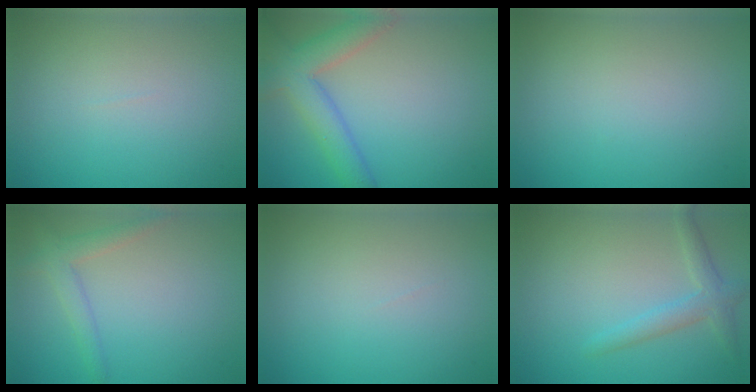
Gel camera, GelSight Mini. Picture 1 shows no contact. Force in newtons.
{"total": 5.0, "press": 5.0, "slide": 0.3}
{"total": 0.0}
{"total": 2.3, "press": 2.3, "slide": 0.1}
{"total": 0.0}
{"total": 2.3, "press": 2.3, "slide": 0.2}